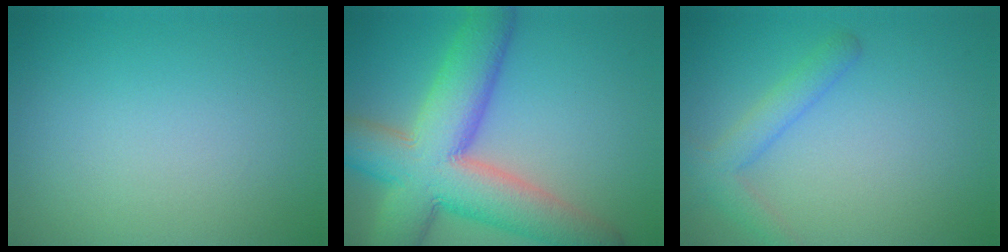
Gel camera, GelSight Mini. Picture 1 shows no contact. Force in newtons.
{"total": 11.9, "press": 11.8, "slide": 0.6}
{"total": 2.3, "press": 2.3, "slide": 0.2}